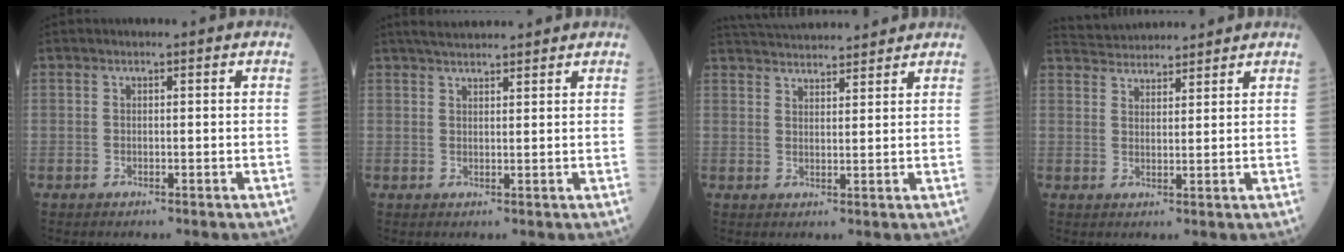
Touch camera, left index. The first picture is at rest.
{"total": 6.0, "force": [5.5, 0.6, 2.4], "torque": [-0.038, 0.033, 0.087]}
{"total": 11.7, "force": [11.2, 1.3, 3.1], "torque": [-0.058, 0.032, 0.169]}
{"total": 7.0, "force": [6.9, 0.8, 0.9], "torque": [-0.023, 0.034, 0.112]}